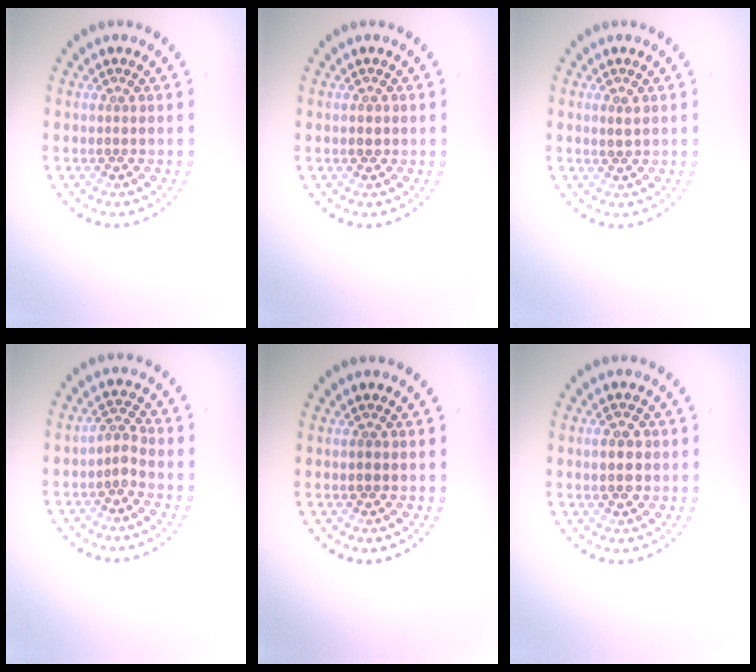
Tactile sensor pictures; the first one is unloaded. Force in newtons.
{"total": 0.9, "press": 0.9, "slide": 0.3}
{"total": 1.1, "press": 1.0, "slide": 0.4}
{"total": 1.5, "press": 1.3, "slide": 0.9}
{"total": 0.8, "press": 0.8, "slide": 0.0}
{"total": 2.0, "press": 2.0, "slide": 0.2}